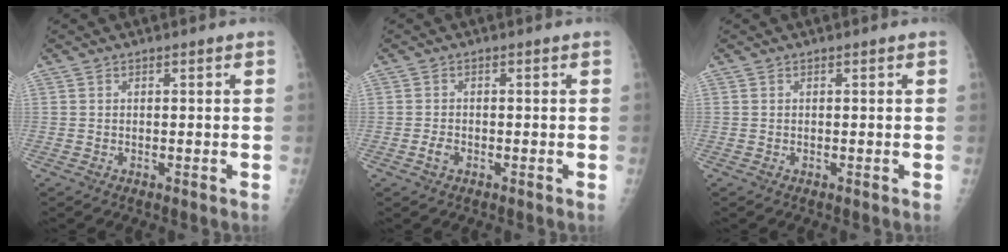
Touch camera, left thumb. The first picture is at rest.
{"total": 1.8, "force": [-0.8, 1.2, 1.1], "torque": [-0.019, 0.003, -0.016]}
{"total": 0.0}